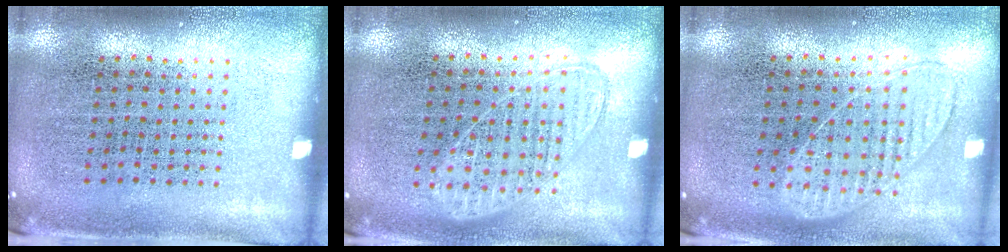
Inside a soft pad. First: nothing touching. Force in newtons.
{"total": 0.9, "press": 0.9, "slide": 0.3}
{"total": 0.9, "press": 0.8, "slide": 0.3}